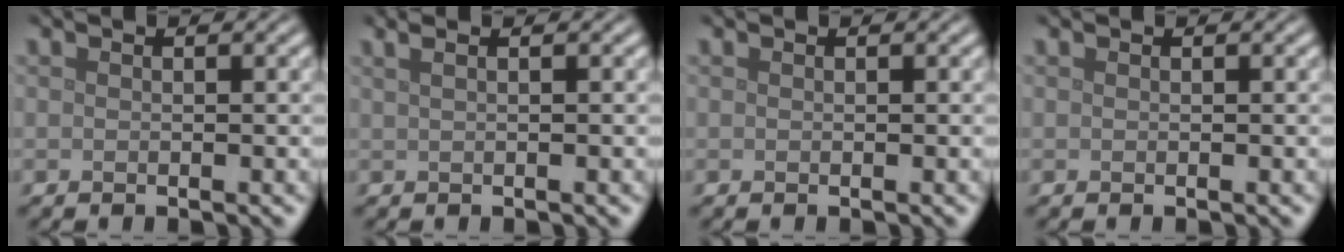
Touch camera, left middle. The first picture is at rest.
{"total": 3.2, "force": [1.6, 1.7, 2.2], "torque": [-0.017, 0.017, -0.002]}
{"total": 0.0}
{"total": 0.0}